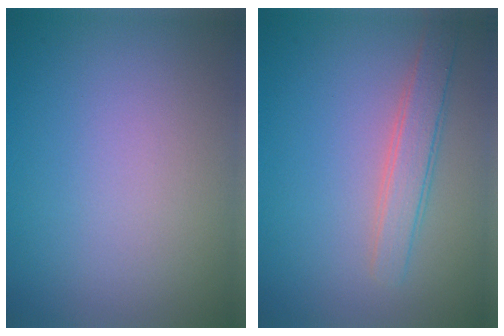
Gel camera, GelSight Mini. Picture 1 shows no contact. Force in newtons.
{"total": 2.6, "press": 2.6, "slide": 0.1}